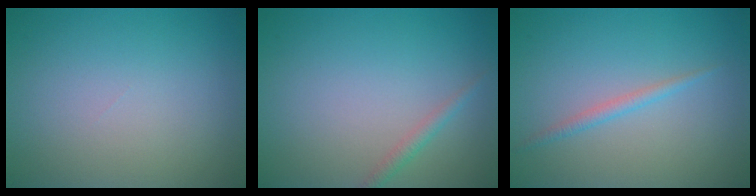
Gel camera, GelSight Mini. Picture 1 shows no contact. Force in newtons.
{"total": 1.2, "press": 1.2, "slide": 0.1}
{"total": 1.2, "press": 1.2, "slide": 0.0}